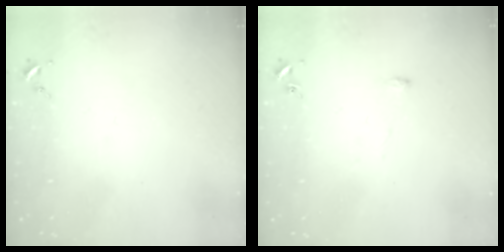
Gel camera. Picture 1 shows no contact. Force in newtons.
{"total": 4.9, "press": 4.9, "slide": 0.4}